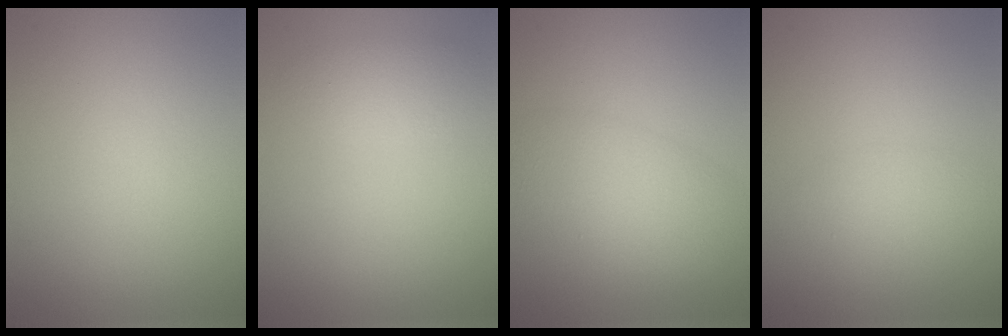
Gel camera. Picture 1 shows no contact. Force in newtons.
{"total": 2.0, "press": 2.0, "slide": 0.1}
{"total": 4.5, "press": 4.5, "slide": 0.2}
{"total": 1.8, "press": 1.8, "slide": 0.2}